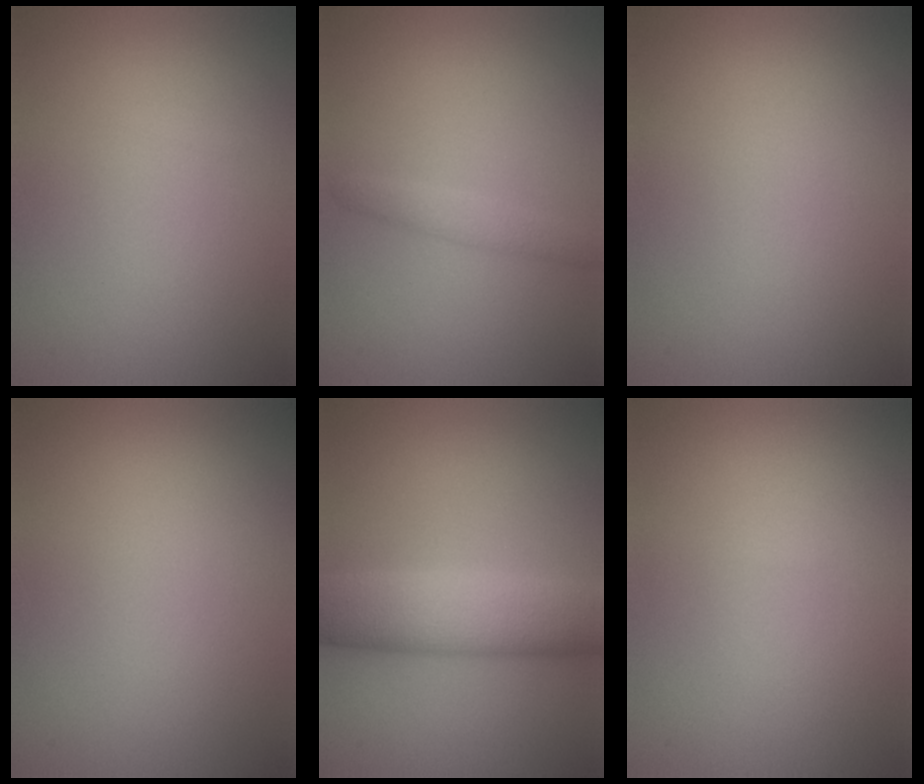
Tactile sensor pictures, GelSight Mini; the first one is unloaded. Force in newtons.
{"total": 1.5, "press": 1.5, "slide": 0.0}
{"total": 0.0}
{"total": 0.0}
{"total": 7.0, "press": 7.0, "slide": 0.2}
{"total": 0.0}